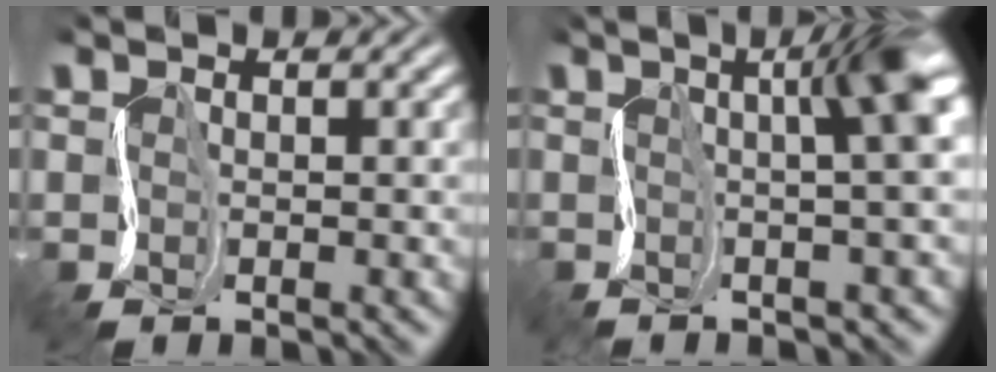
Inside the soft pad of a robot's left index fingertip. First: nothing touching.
{"total": 5.1, "force": [1.1, 0.3, 5.0], "torque": [-0.046, 0.016, 0.014]}